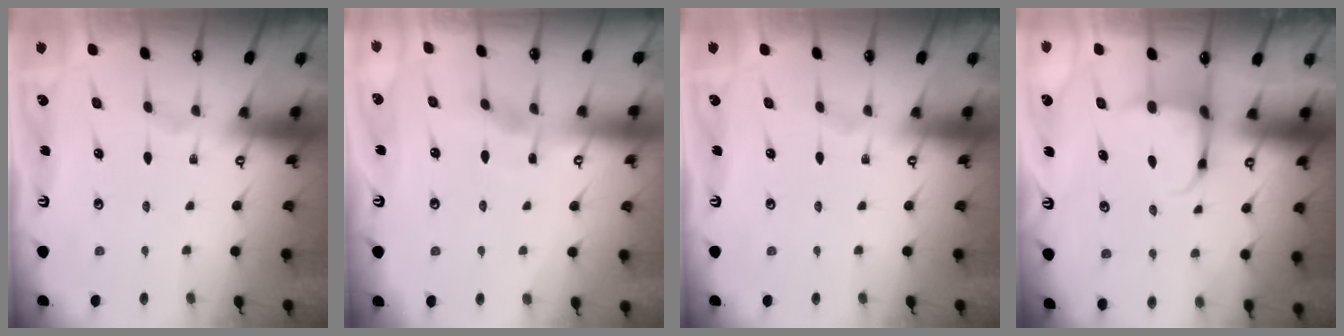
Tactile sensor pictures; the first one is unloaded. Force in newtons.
{"total": 3.1, "press": 3.1, "slide": 0.4}
{"total": 0.0}
{"total": 4.0, "press": 3.8, "slide": 1.1}